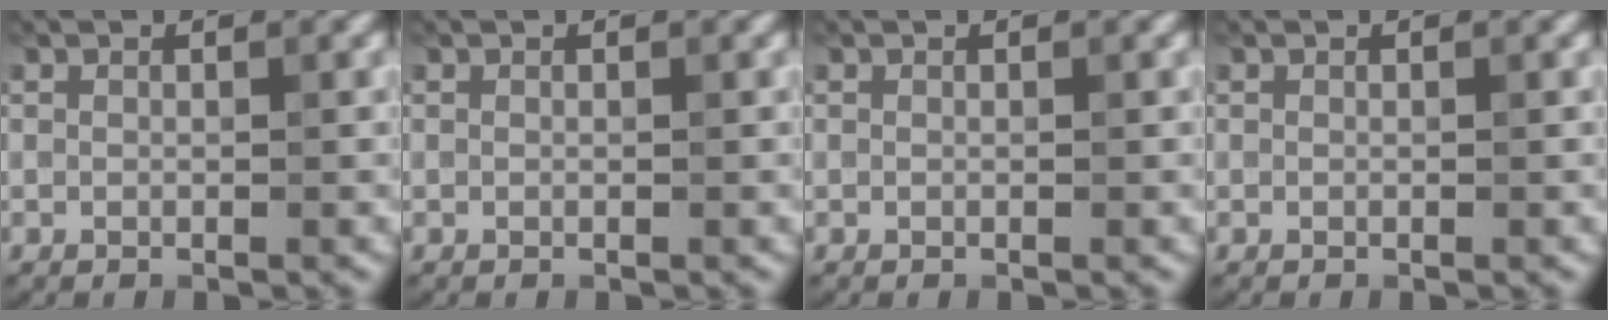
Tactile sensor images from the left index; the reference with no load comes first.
{"total": 0.0}
{"total": 0.0}
{"total": 0.0}